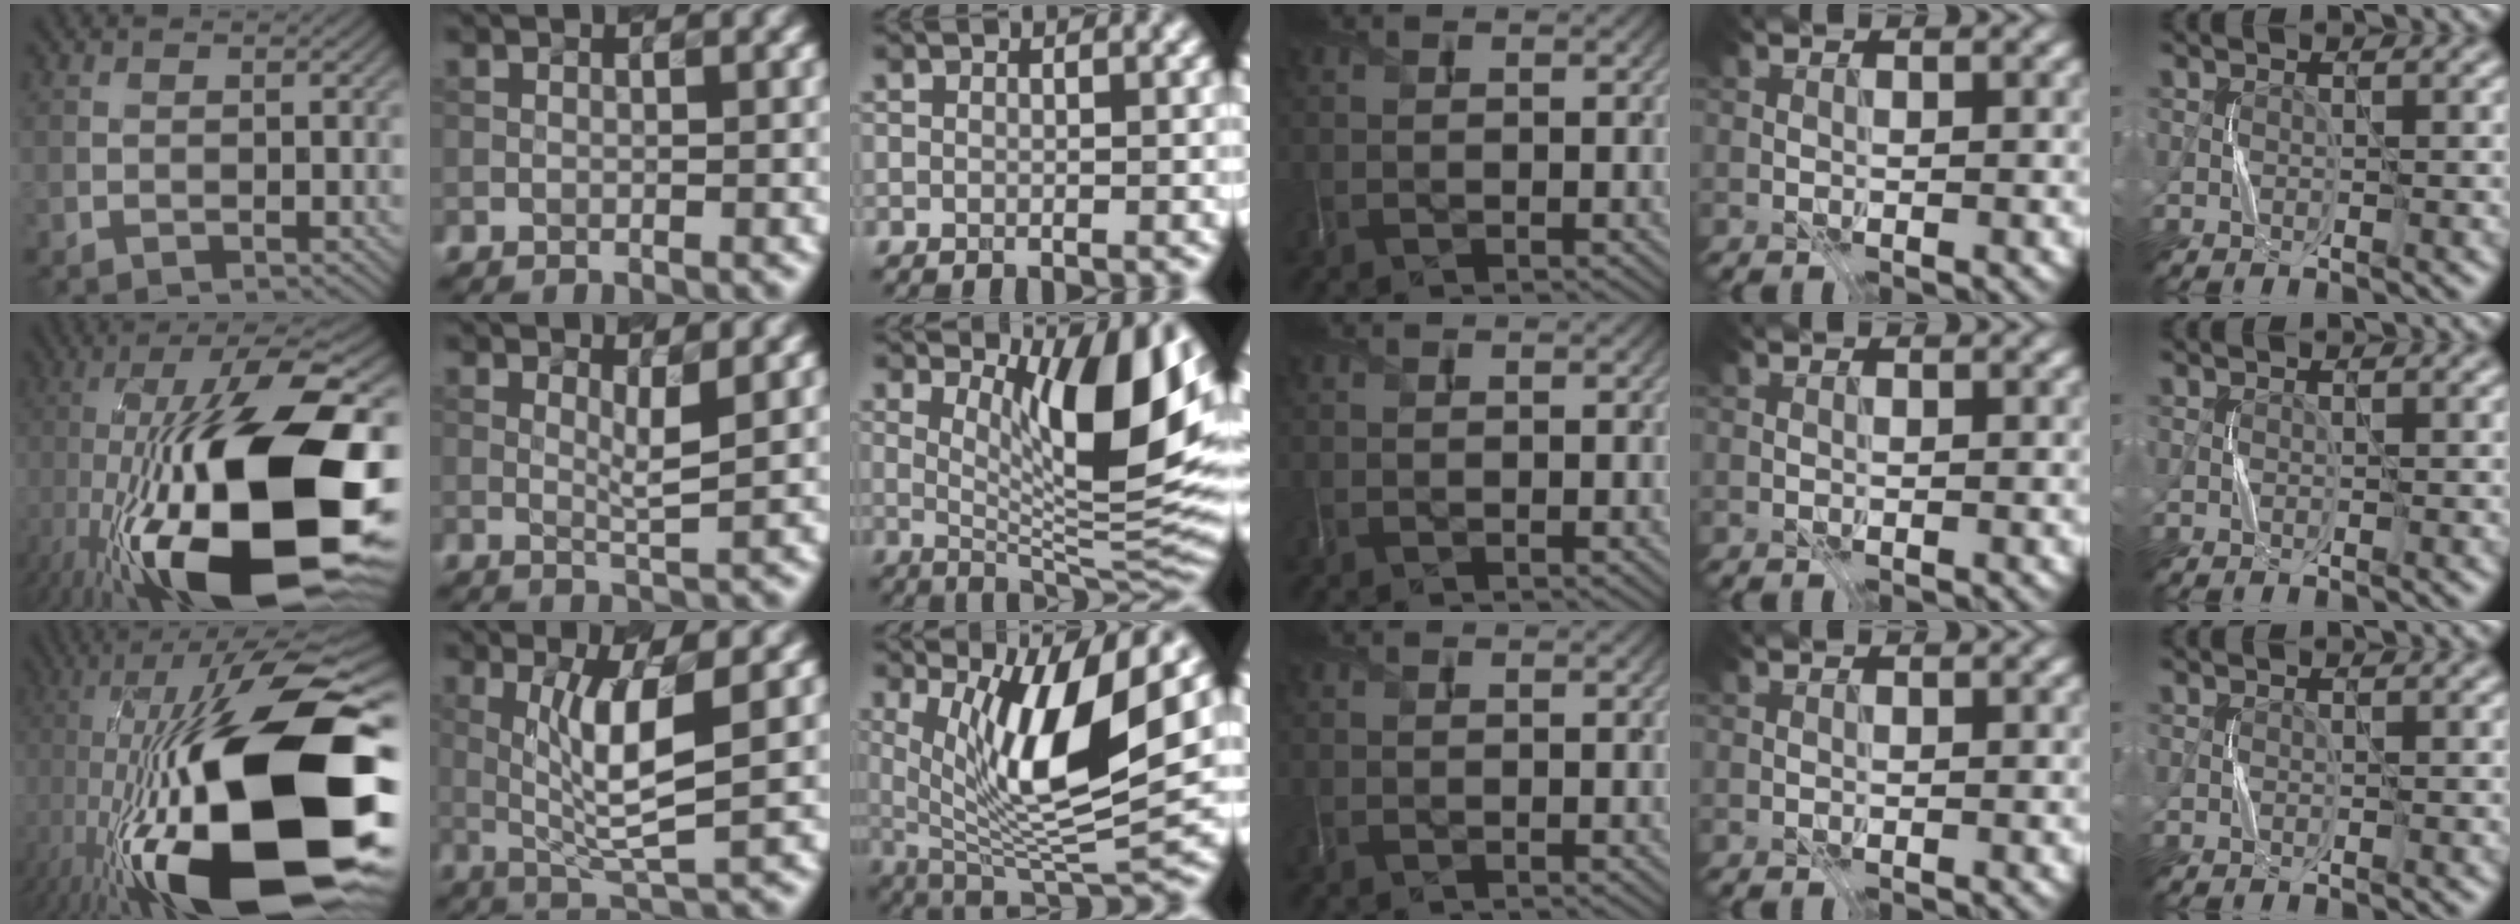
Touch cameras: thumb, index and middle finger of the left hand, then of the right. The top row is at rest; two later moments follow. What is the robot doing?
{"motion": "press", "object": "grip strengthener"}